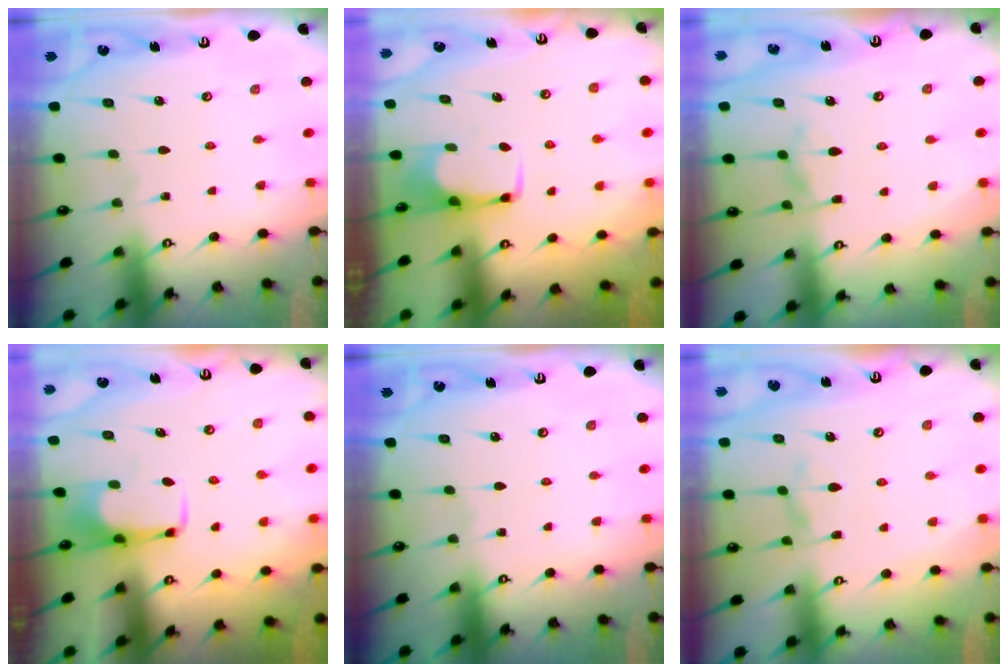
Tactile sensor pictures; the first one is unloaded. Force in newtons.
{"total": 2.7, "press": 2.6, "slide": 0.4}
{"total": 3.7, "press": 3.4, "slide": 1.4}
{"total": 2.0, "press": 1.9, "slide": 0.4}
{"total": 0.0}
{"total": 2.3, "press": 2.0, "slide": 1.2}